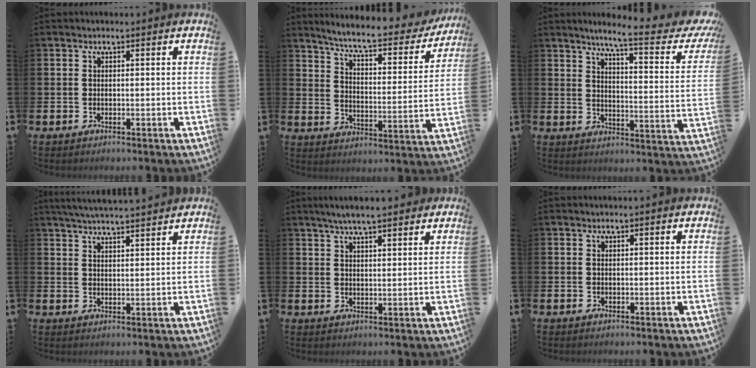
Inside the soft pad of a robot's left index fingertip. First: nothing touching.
{"total": 7.4, "force": [6.6, 1.1, 3.1], "torque": [-0.088, -0.046, 0.107]}
{"total": 7.6, "force": [5.9, 0.7, 4.7], "torque": [-0.084, -0.049, 0.084]}
{"total": 4.9, "force": [4.8, -0.2, 0.9], "torque": [-0.030, -0.022, 0.086]}
{"total": 5.3, "force": [4.9, 0.4, 1.9], "torque": [-0.047, -0.013, 0.087]}
{"total": 0.6, "force": [0.5, -0.1, 0.1], "torque": [-0.001, 0.000, 0.010]}